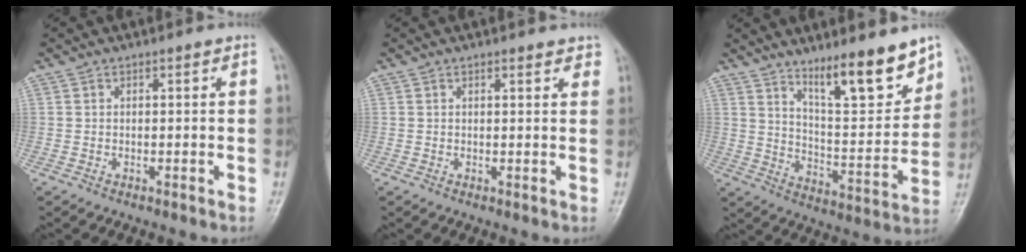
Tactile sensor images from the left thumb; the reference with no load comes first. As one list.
[{"total": 2.7, "force": [2.2, 0.9, 1.4], "torque": [0.000, -0.002, 0.020]}, {"total": 14.2, "force": [10.2, 3.0, 9.4], "torque": [-0.119, -0.078, 0.174]}]